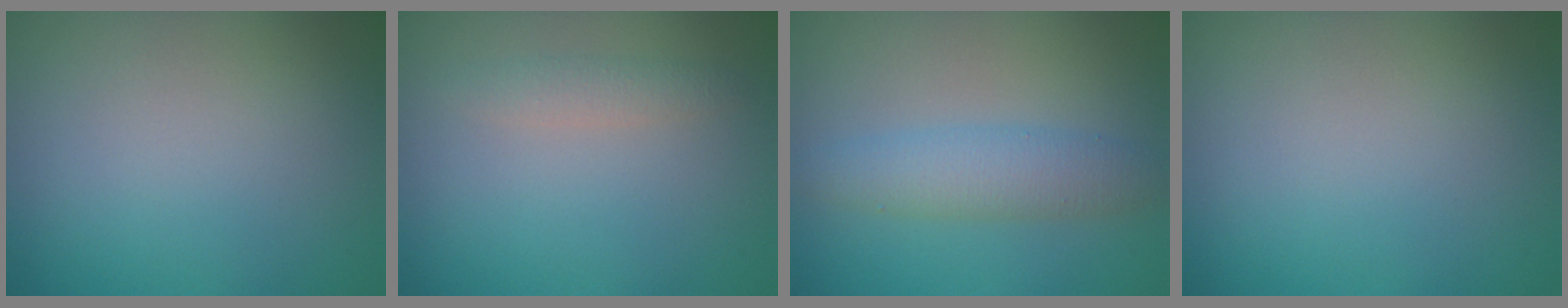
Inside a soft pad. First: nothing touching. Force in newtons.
{"total": 1.3, "press": 1.3, "slide": 0.0}
{"total": 3.3, "press": 3.3, "slide": 0.1}
{"total": 0.0}